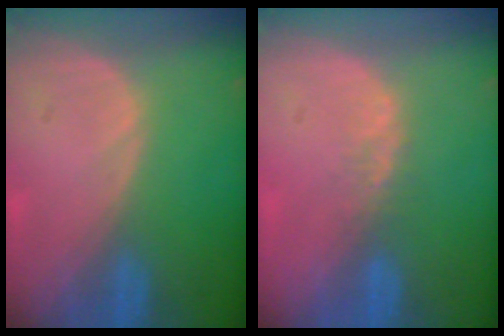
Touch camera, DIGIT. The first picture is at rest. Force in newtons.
{"total": 2.1, "press": 1.7, "slide": 1.2}